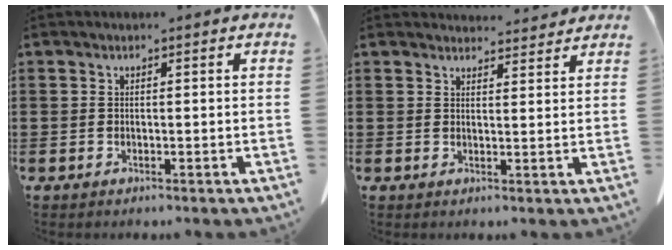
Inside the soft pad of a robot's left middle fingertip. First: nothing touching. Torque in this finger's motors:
{"motor_torque": [-0.31, 0.06, -0.38, -0.05]}